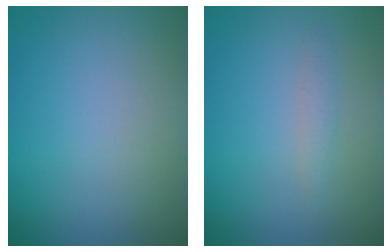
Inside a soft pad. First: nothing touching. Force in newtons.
{"total": 1.0, "press": 1.0, "slide": 0.0}